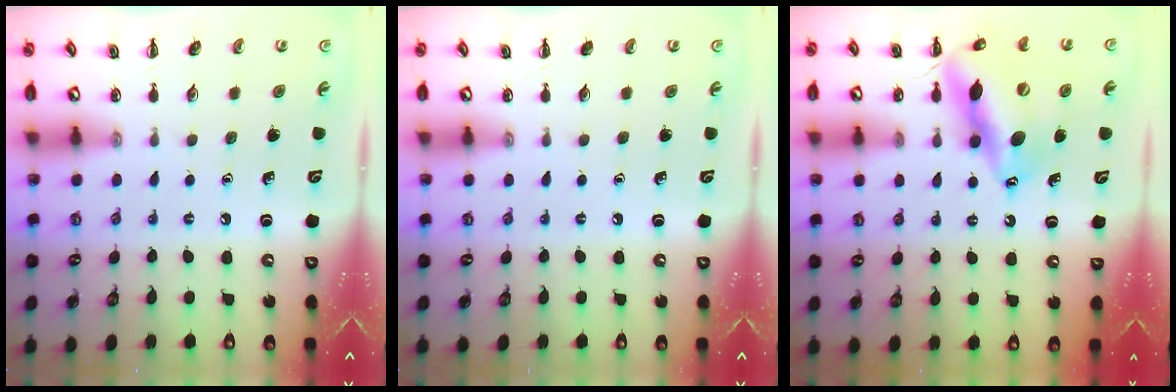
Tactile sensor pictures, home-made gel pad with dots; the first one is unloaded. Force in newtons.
{"total": 0.0}
{"total": 16.5, "press": 16.2, "slide": 3.5}